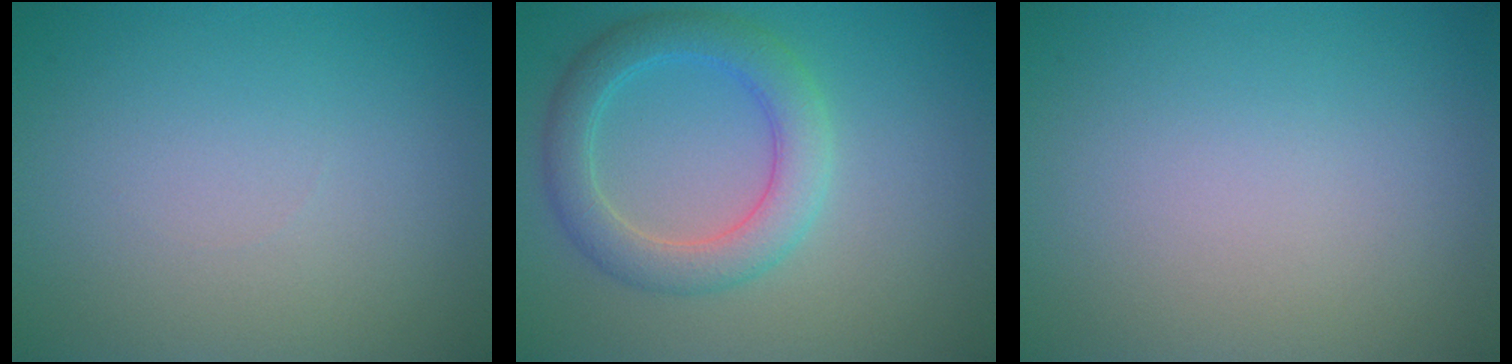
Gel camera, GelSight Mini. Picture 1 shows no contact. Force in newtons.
{"total": 3.6, "press": 3.6, "slide": 0.3}
{"total": 0.0}